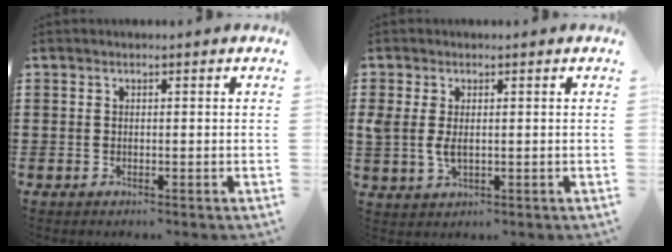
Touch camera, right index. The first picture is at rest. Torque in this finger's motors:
{"motor_torque": [1.66, 0.48, 0.27, 0.06]}